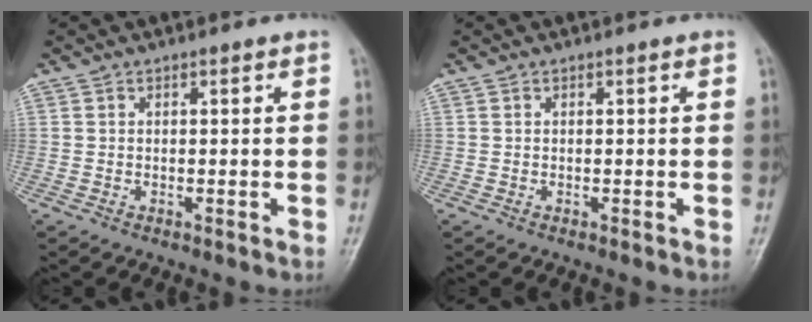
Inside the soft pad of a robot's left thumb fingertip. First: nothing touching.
{"total": 0.0}